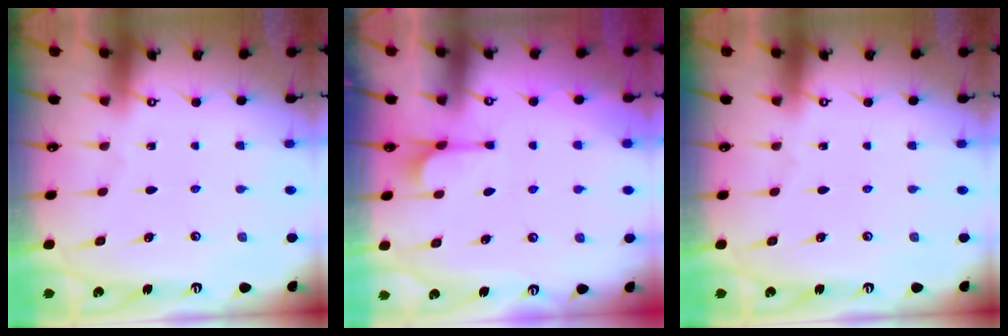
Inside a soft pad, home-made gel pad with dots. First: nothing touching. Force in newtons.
{"total": 1.1, "press": 0.1, "slide": 1.1}
{"total": 0.0}